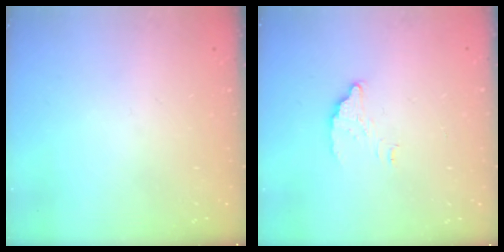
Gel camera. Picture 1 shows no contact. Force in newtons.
{"total": 3.4, "press": 3.4, "slide": 0.2}